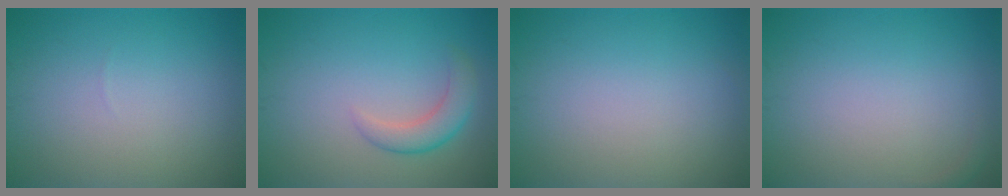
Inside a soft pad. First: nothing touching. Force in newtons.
{"total": 2.7, "press": 2.7, "slide": 0.2}
{"total": 0.0}
{"total": 0.6, "press": 0.6, "slide": 0.1}